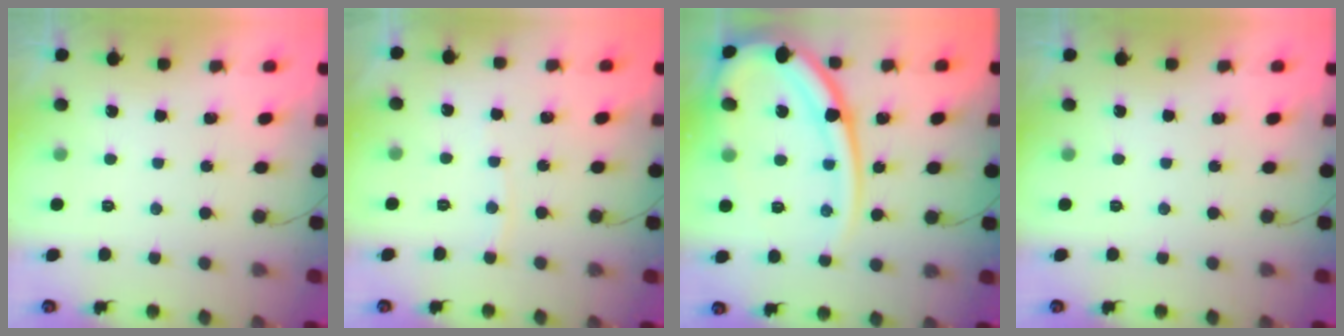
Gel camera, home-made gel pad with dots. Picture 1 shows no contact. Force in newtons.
{"total": 3.3, "press": 3.3, "slide": 0.3}
{"total": 19.4, "press": 19.3, "slide": 2.0}
{"total": 0.0}